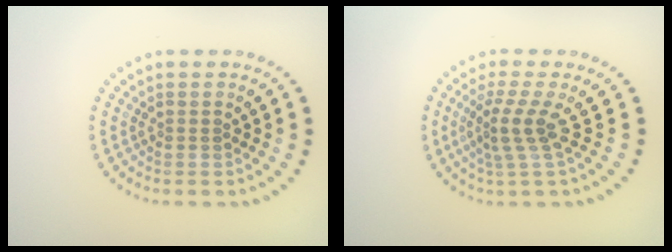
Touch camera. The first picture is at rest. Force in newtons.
{"total": 2.9, "press": 2.0, "slide": 2.1}